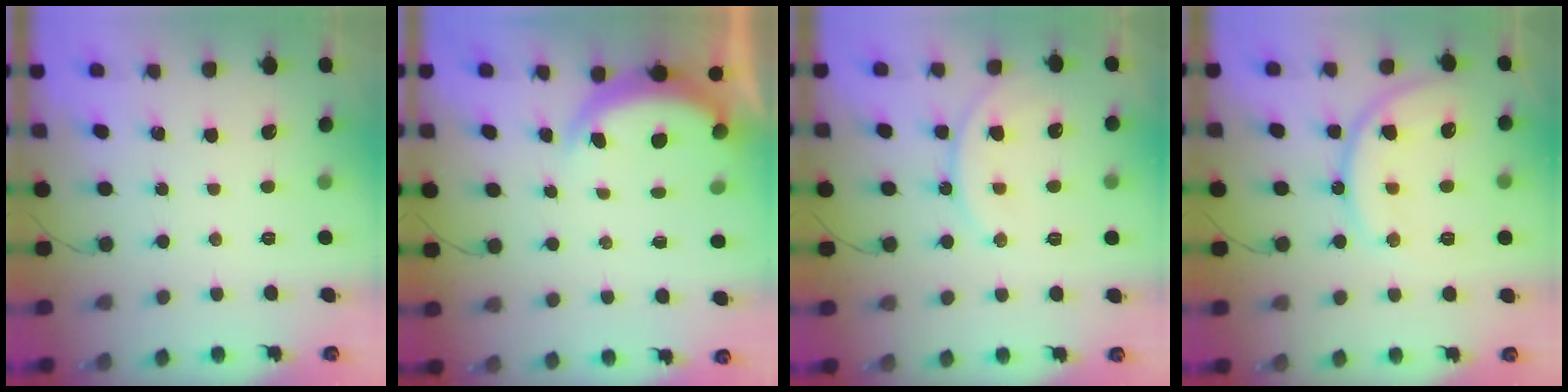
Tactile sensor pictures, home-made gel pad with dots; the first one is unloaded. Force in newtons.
{"total": 4.8, "press": 4.6, "slide": 1.2}
{"total": 13.3, "press": 13.2, "slide": 1.3}
{"total": 15.0, "press": 14.9, "slide": 1.6}